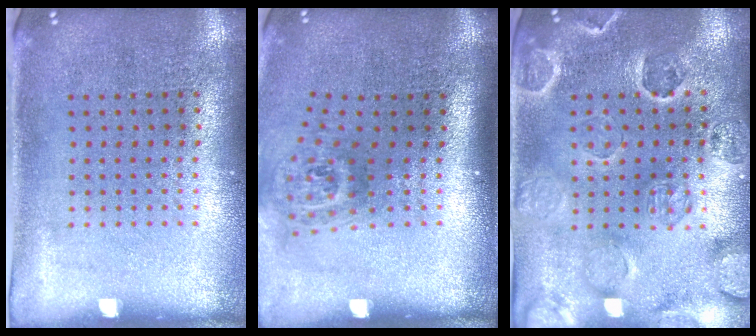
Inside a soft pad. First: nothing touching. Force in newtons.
{"total": 1.8, "press": 1.2, "slide": 1.4}
{"total": 2.6, "press": 2.5, "slide": 0.6}